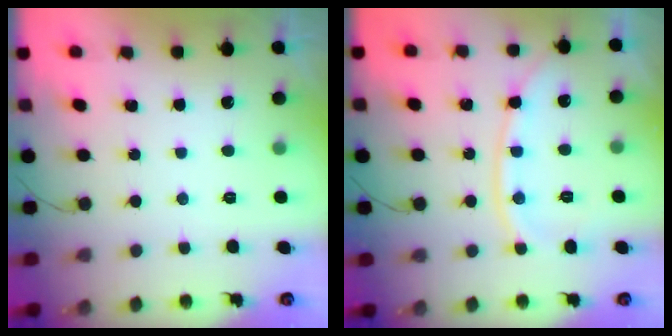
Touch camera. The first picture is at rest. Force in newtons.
{"total": 10.3, "press": 10.2, "slide": 1.3}